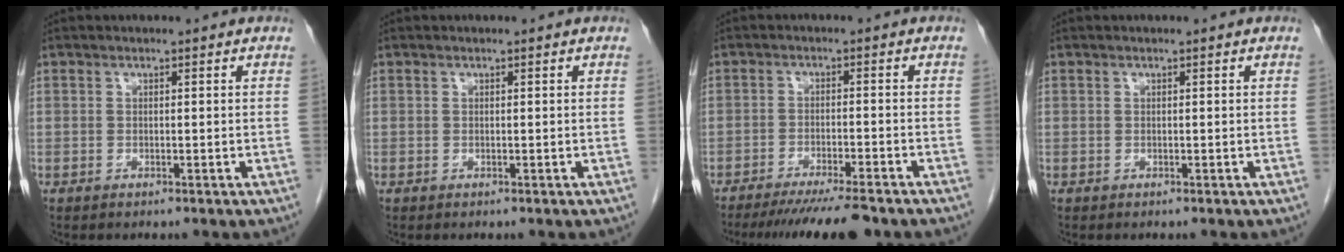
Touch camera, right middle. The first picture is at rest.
{"total": 0.0}
{"total": 10.3, "force": [-8.8, 0.2, 5.4], "torque": [-0.067, -0.024, -0.135]}
{"total": 0.0}